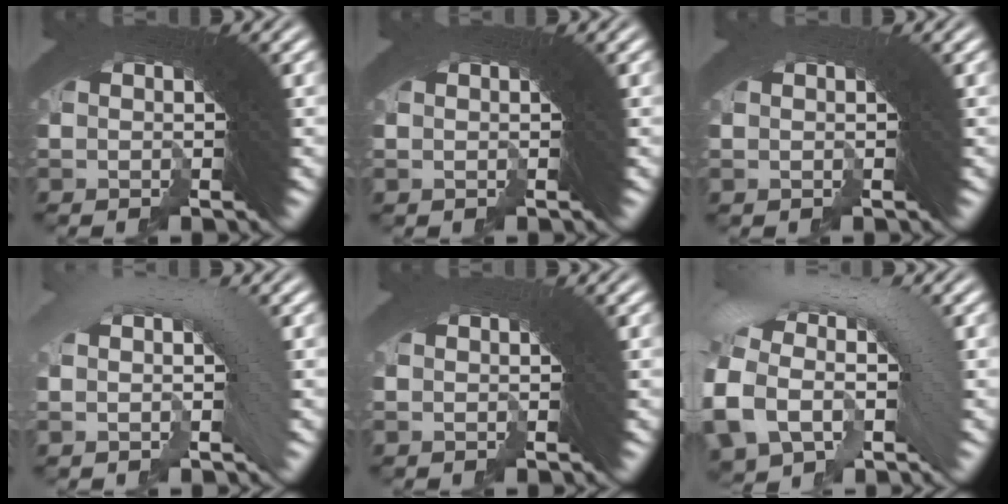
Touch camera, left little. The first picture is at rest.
{"total": 0.0}
{"total": 0.0}
{"total": 2.5, "force": [0.7, 0.2, 2.3], "torque": [-0.017, 0.028, 0.008]}
{"total": 0.0}
{"total": 5.2, "force": [-0.4, 3.0, 4.2], "torque": [-0.075, 0.010, -0.007]}